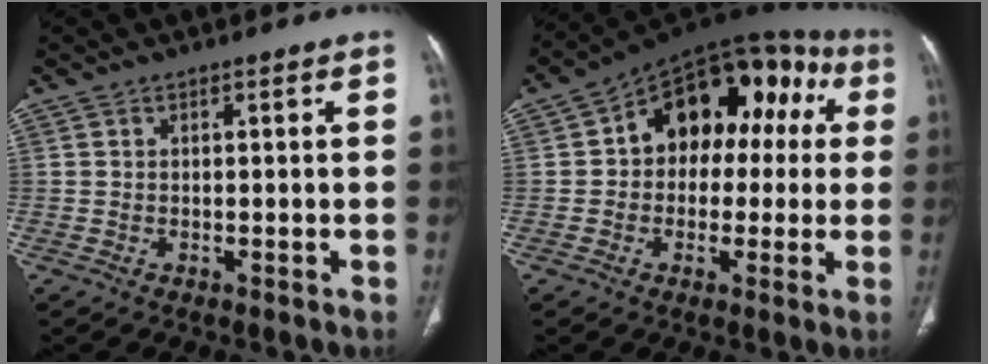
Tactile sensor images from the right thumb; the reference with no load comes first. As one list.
[{"total": 19.1, "force": [3.1, 12.6, 14.0], "torque": [-0.141, 0.050, 0.035]}]